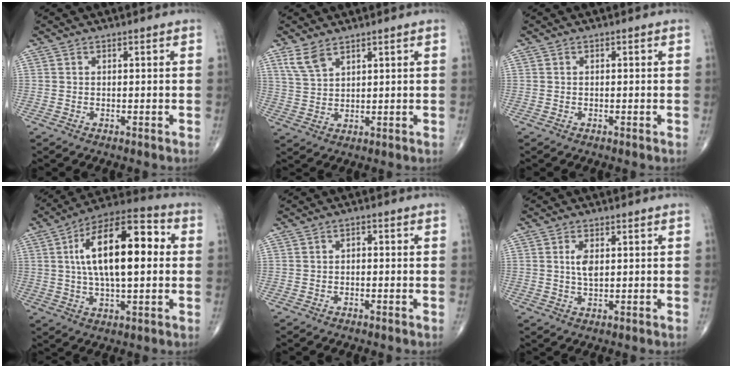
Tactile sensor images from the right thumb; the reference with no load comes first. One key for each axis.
{"total": 4.5, "fx": 3.2, "fy": 1.9, "fz": 2.6, "tx": -0.052, "ty": -0.012, "tz": 0.072}
{"total": 0.0}
{"total": 19.5, "fx": 2.8, "fy": 8.3, "fz": 17.4, "tx": -0.276, "ty": 0.026, "tz": 0.038}
{"total": 1.1, "fx": -0.1, "fy": 0.8, "fz": 0.8, "tx": -0.007, "ty": 0.006, "tz": -0.006}
{"total": 3.4, "fx": 0.8, "fy": 1.6, "fz": 2.9, "tx": -0.053, "ty": -0.005, "tz": 0.015}